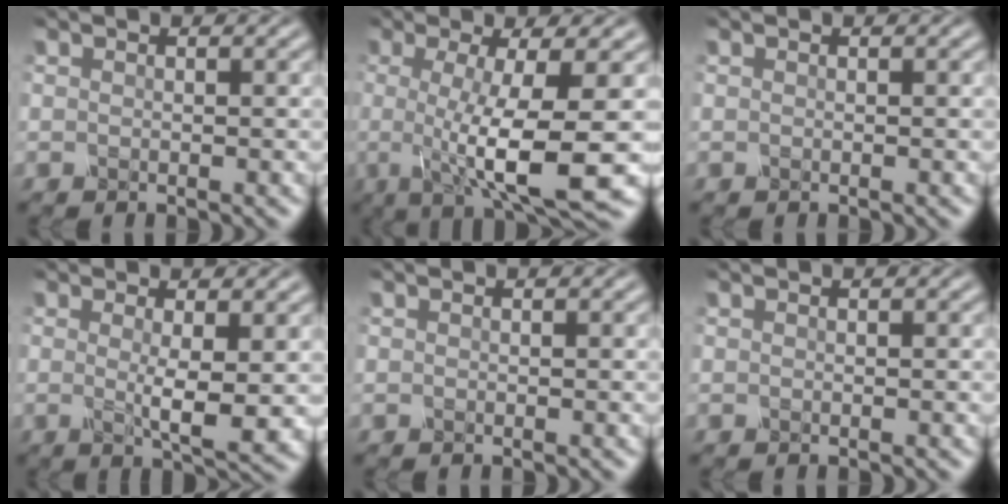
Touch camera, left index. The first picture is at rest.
{"total": 9.4, "force": [-1.2, 1.9, 9.1], "torque": [-0.134, -0.013, -0.021]}
{"total": 0.0}
{"total": 3.7, "force": [0.2, 0.6, 3.7], "torque": [-0.060, -0.012, 0.006]}
{"total": 0.0}
{"total": 0.0}